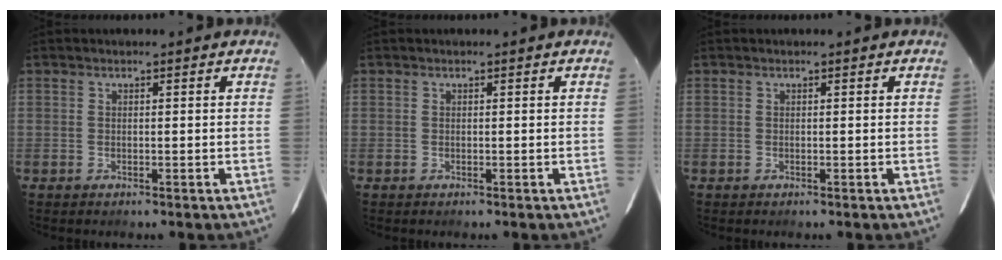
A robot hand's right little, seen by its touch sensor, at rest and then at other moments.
{"total": 0.0}
{"total": 0.0}